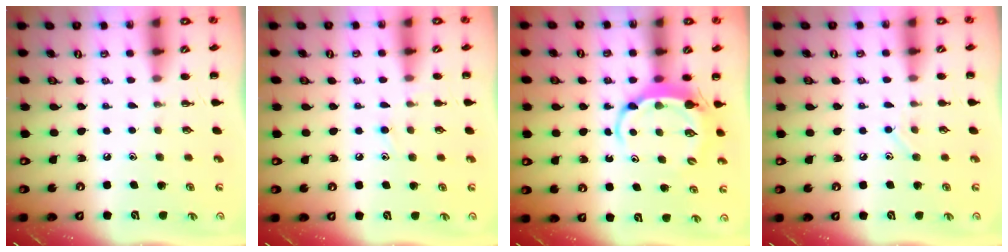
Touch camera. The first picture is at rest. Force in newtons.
{"total": 8.4, "press": 8.0, "slide": 2.3}
{"total": 5.9, "press": 5.8, "slide": 0.7}
{"total": 7.1, "press": 6.9, "slide": 1.5}